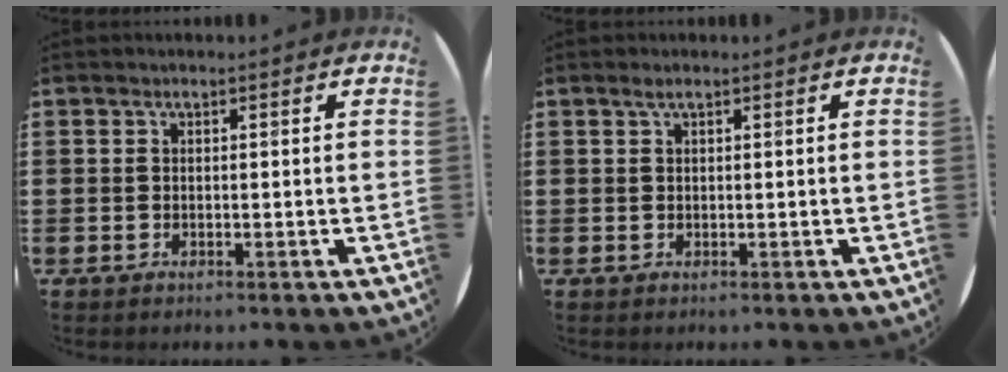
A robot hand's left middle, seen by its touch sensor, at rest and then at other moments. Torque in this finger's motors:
{"motor_torque": [0.25, -0.19, 0.01, 0.00]}